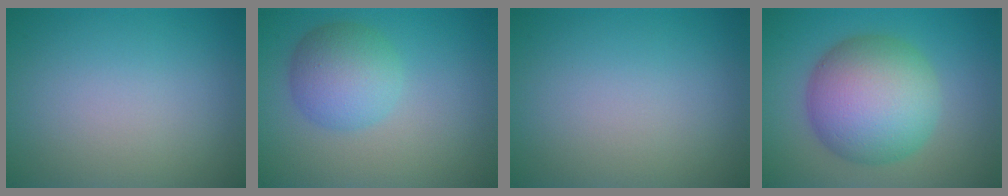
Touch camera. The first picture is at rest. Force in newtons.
{"total": 4.5, "press": 4.5, "slide": 0.1}
{"total": 0.0}
{"total": 9.8, "press": 9.8, "slide": 0.3}